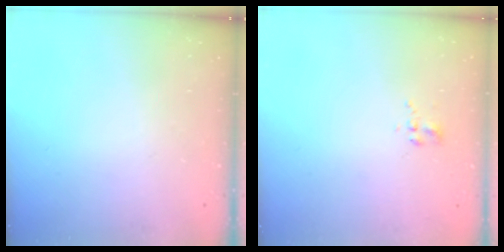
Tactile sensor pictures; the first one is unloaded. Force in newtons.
{"total": 2.3, "press": 2.0, "slide": 1.1}